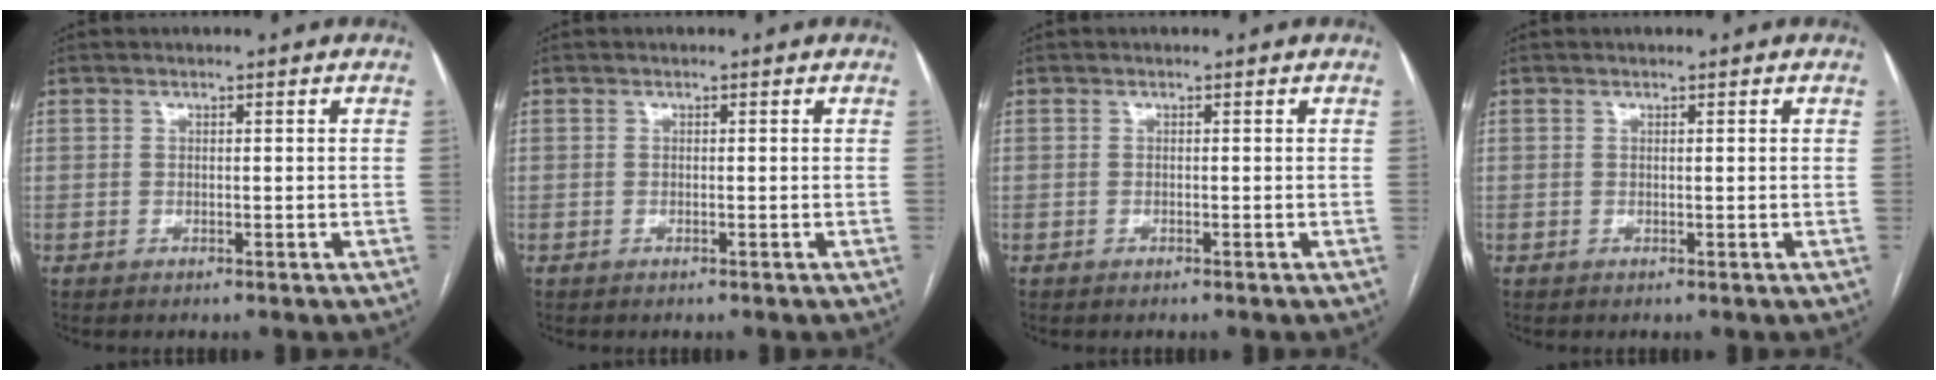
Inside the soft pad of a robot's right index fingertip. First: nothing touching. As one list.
[{"total": 0.0}, {"total": 0.0}, {"total": 0.0}]